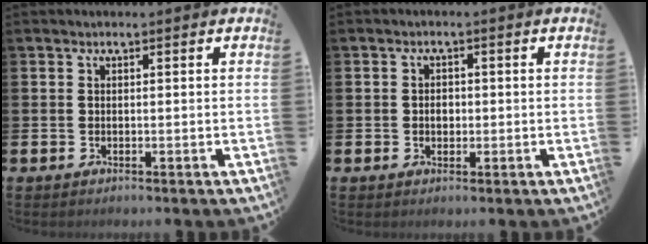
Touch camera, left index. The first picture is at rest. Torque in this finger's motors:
{"motor_torque": [0.05, 0.00, 0.00, 0.04]}